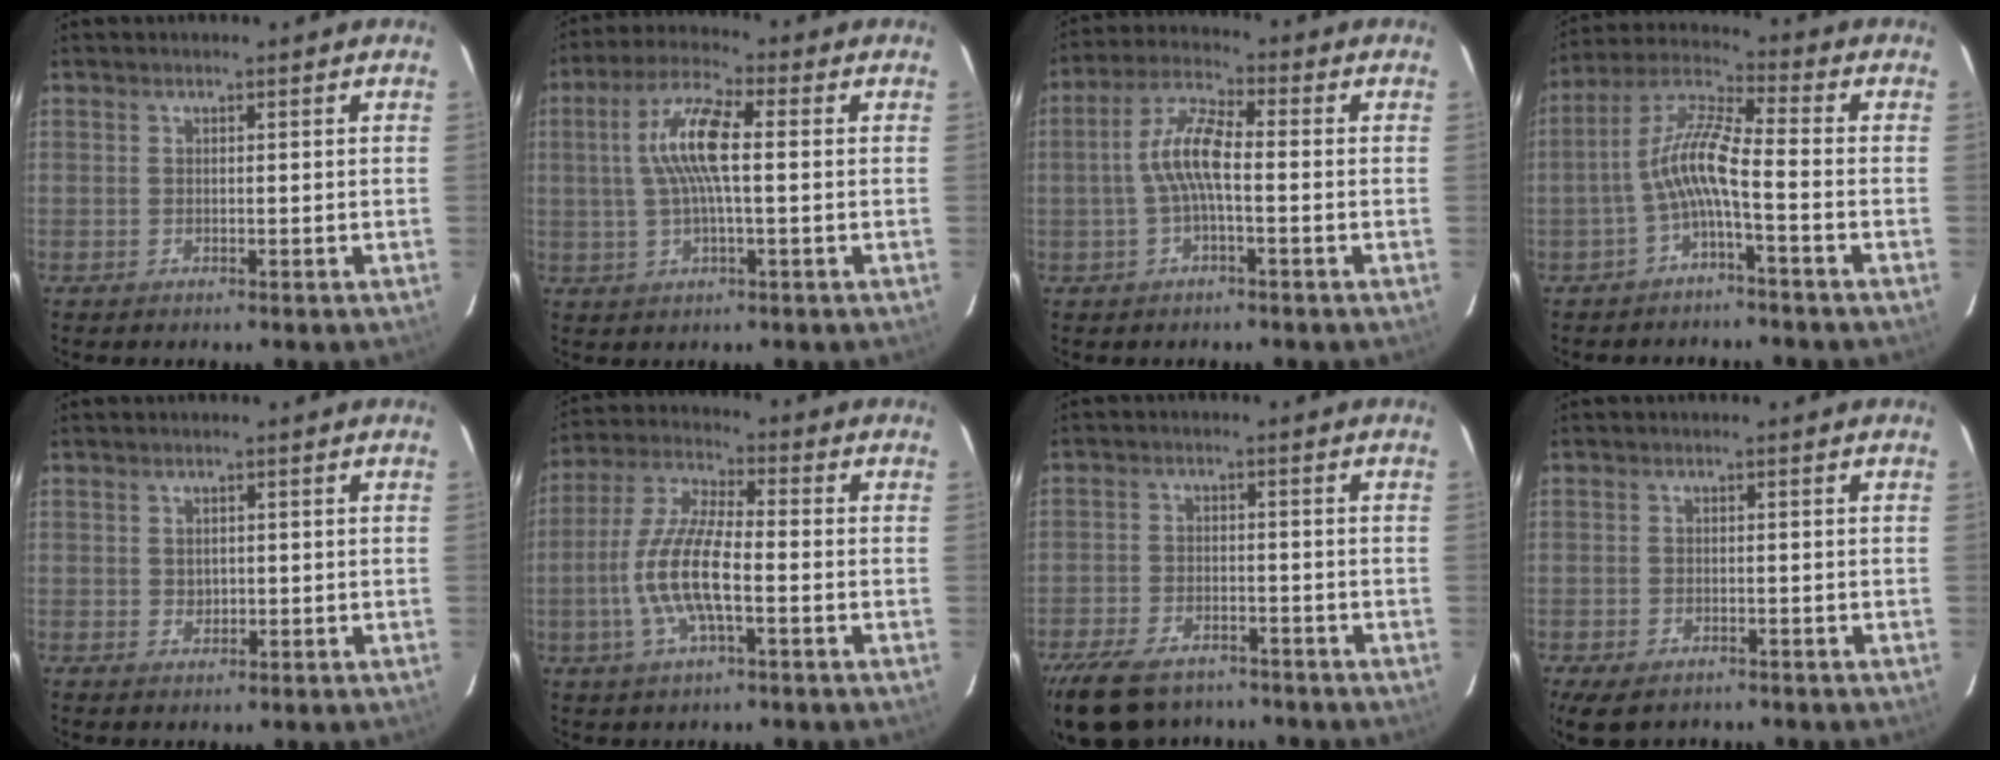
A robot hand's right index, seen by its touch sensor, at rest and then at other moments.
{"total": 10.1, "force": [1.0, 2.2, 9.9], "torque": [-0.189, 0.012, 0.019]}
{"total": 7.8, "force": [-1.0, 2.0, 7.5], "torque": [-0.158, 0.016, -0.020]}
{"total": 8.4, "force": [-2.8, 1.0, 7.9], "torque": [-0.182, 0.018, -0.054]}
{"total": 1.5, "force": [0.3, 1.4, 0.6], "torque": [-0.006, 0.003, 0.007]}
{"total": 12.3, "force": [-3.1, 3.4, 11.5], "torque": [-0.240, 0.001, -0.062]}
{"total": 14.6, "force": [-10.9, 7.1, 6.7], "torque": [-0.166, -0.016, -0.176]}
{"total": 6.3, "force": [-4.3, 3.2, 3.2], "torque": [-0.078, -0.023, -0.068]}